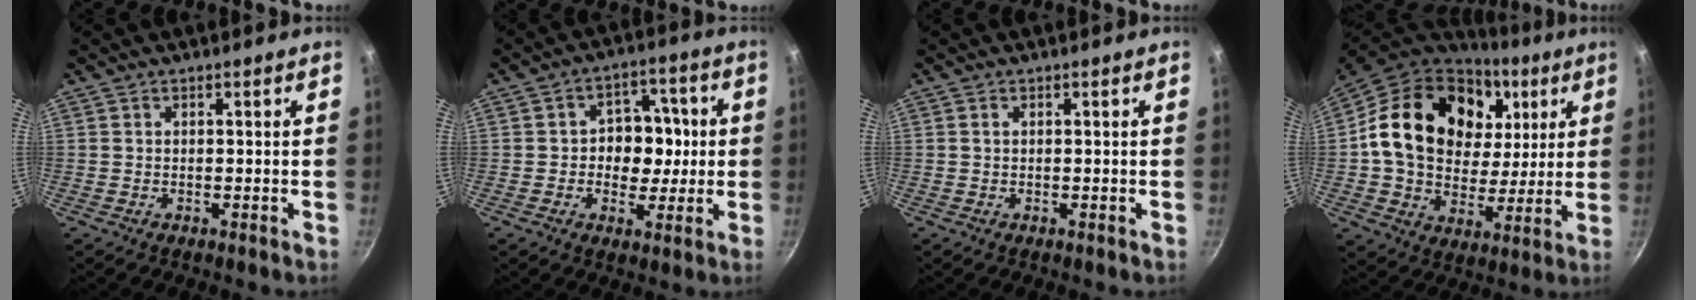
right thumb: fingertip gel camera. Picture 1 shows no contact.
{"total": 9.9, "force": [0.1, 7.8, 6.0], "torque": [-0.031, 0.009, -0.006]}
{"total": 0.6, "force": [0.2, 0.4, 0.5], "torque": [-0.009, 0.002, 0.003]}
{"total": 26.3, "force": [8.0, 19.1, 16.3], "torque": [-0.267, 0.001, 0.136]}